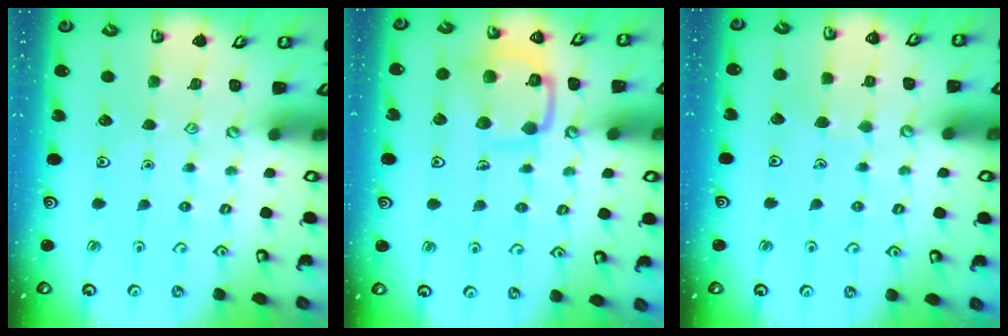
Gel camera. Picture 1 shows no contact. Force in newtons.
{"total": 12.3, "press": 12.3, "slide": 0.9}
{"total": 3.6, "press": 3.6, "slide": 0.3}